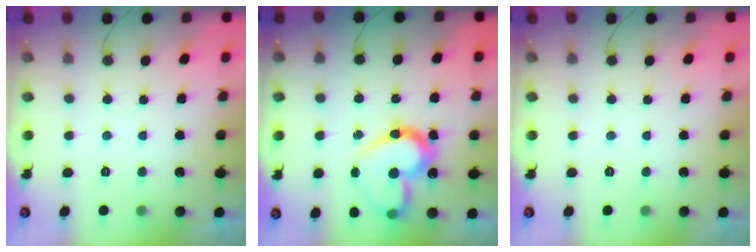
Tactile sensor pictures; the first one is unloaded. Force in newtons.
{"total": 17.6, "press": 17.5, "slide": 1.6}
{"total": 0.0}